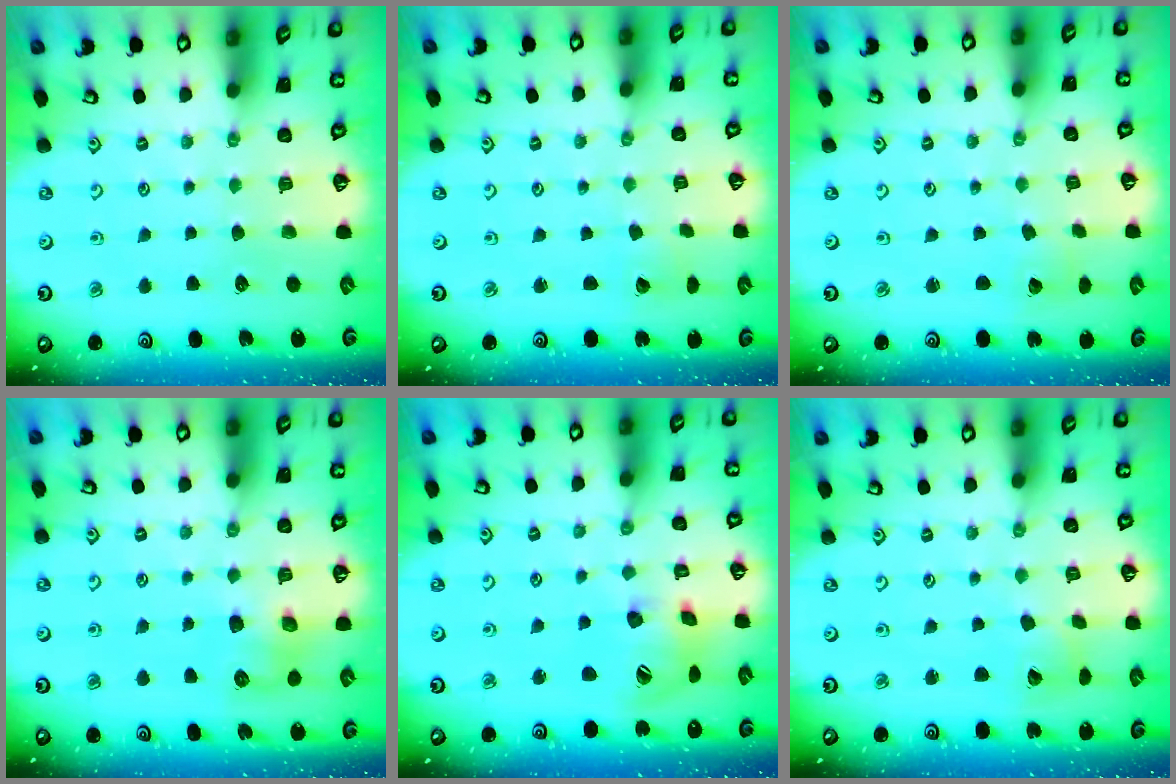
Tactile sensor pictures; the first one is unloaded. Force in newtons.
{"total": 2.6, "press": 2.6, "slide": 0.1}
{"total": 1.4, "press": 1.4, "slide": 0.1}
{"total": 8.1, "press": 8.1, "slide": 0.4}
{"total": 16.4, "press": 16.2, "slide": 2.2}
{"total": 6.4, "press": 6.4, "slide": 0.9}